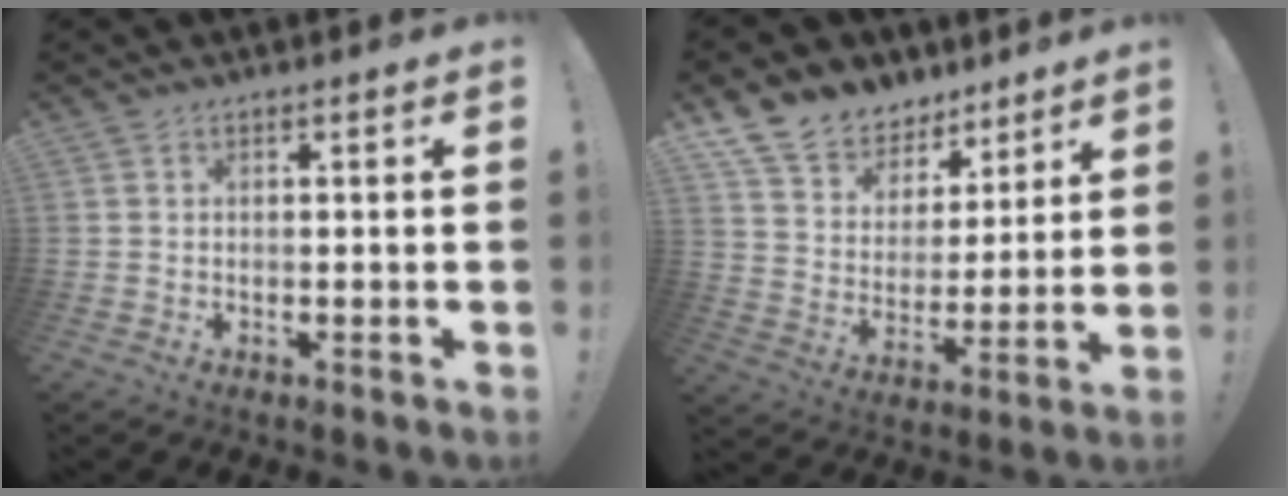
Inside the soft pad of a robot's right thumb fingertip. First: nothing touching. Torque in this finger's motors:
{"motor_torque": [-0.55, 0.94, 0.89, 0.84, 0.00]}